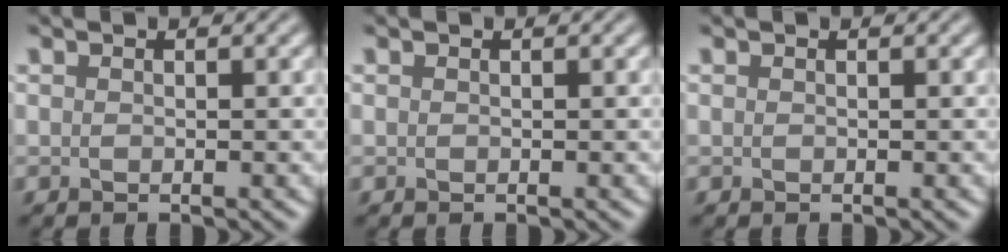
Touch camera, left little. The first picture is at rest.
{"total": 0.0}
{"total": 0.0}